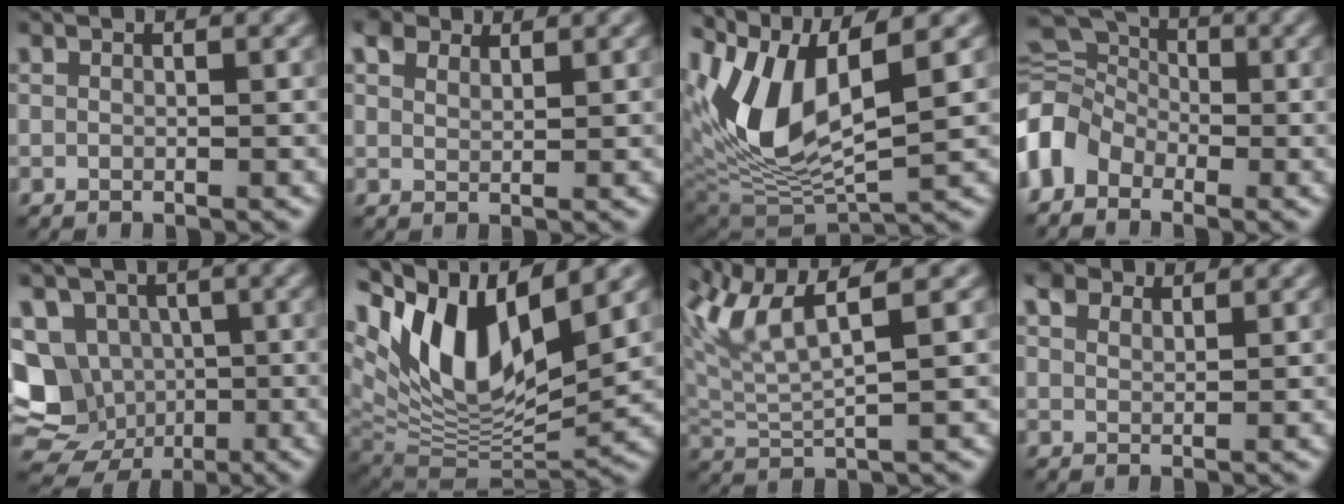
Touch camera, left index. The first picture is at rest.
{"total": 2.9, "force": [2.4, 1.2, 1.1], "torque": [-0.028, 0.007, 0.039]}
{"total": 9.6, "force": [3.2, 4.2, 8.0], "torque": [-0.166, -0.009, 0.062]}
{"total": 8.0, "force": [-1.2, 6.0, 5.1], "torque": [-0.095, 0.025, -0.043]}
{"total": 12.1, "force": [-2.9, 10.7, 4.8], "torque": [-0.088, -0.021, -0.066]}
{"total": 13.2, "force": [5.9, 5.5, 10.5], "torque": [-0.192, 0.002, 0.111]}
{"total": 6.7, "force": [3.7, 1.9, 5.3], "torque": [-0.123, 0.009, 0.069]}
{"total": 2.6, "force": [2.1, 1.1, 0.9], "torque": [-0.024, 0.007, 0.036]}